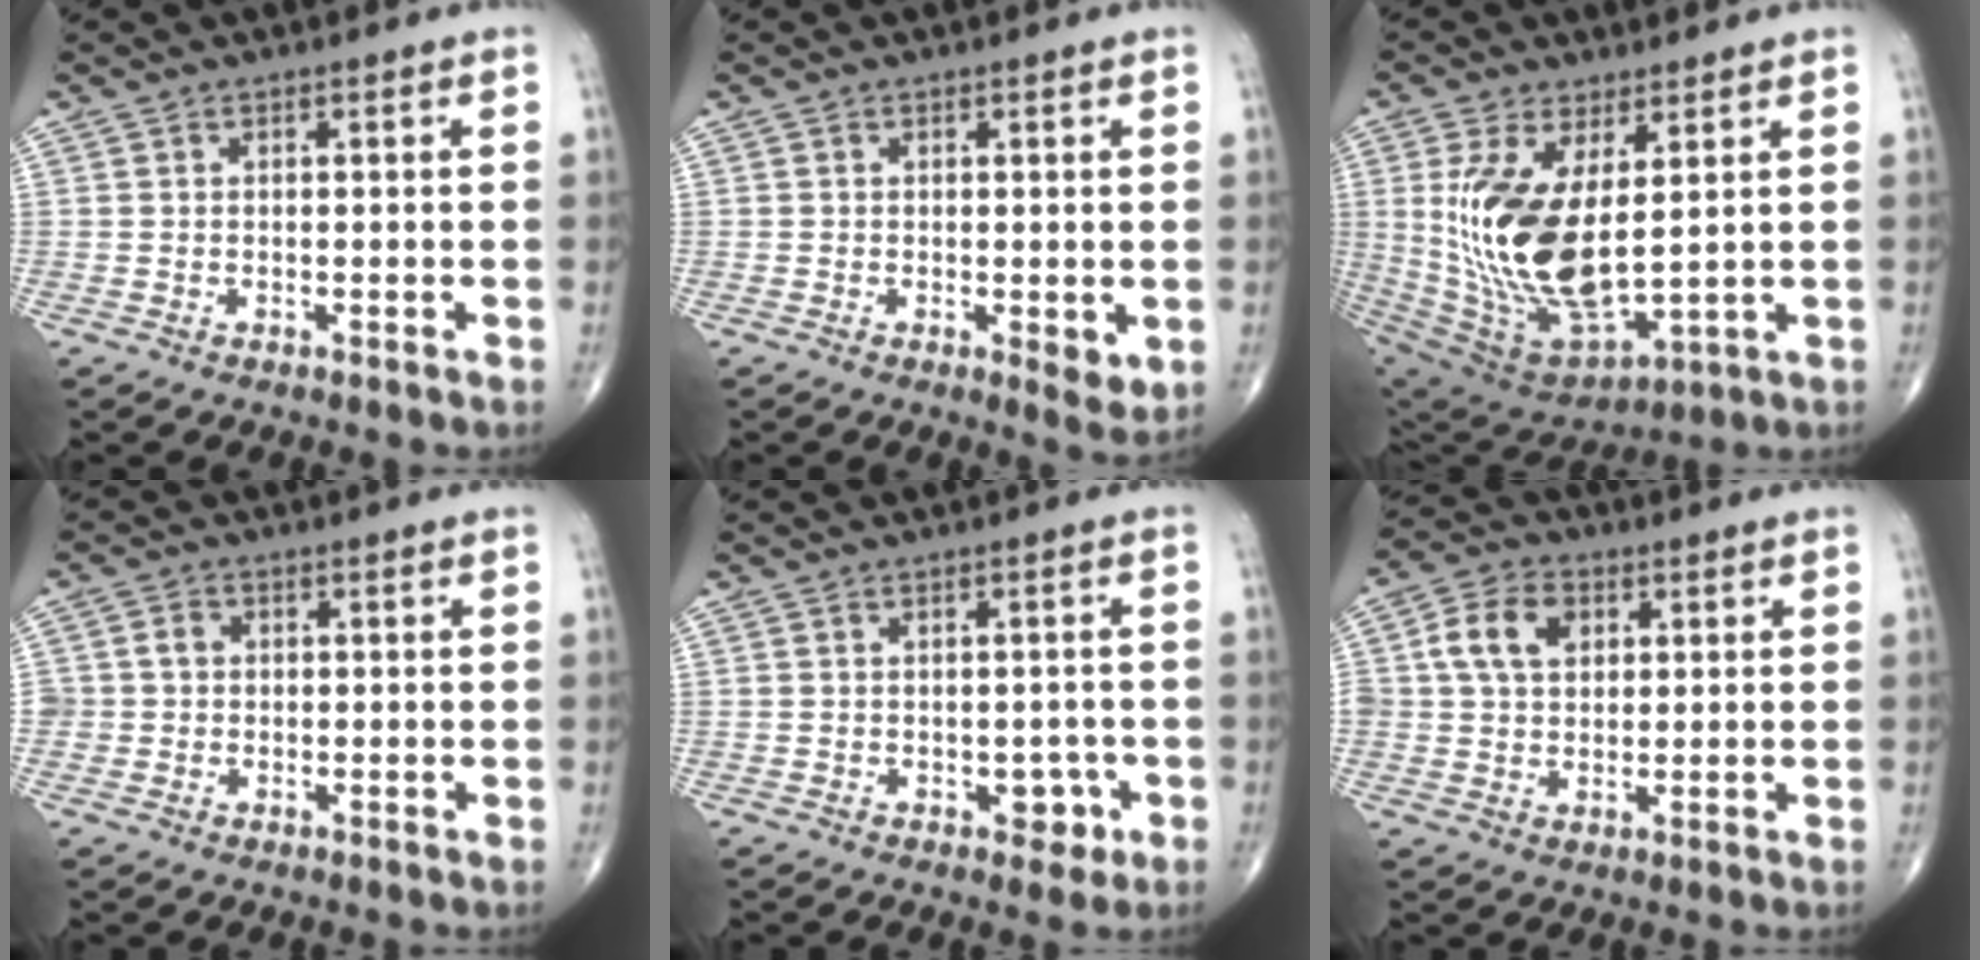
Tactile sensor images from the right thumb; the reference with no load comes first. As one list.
[{"total": 3.2, "force": [-0.3, 1.2, 2.9], "torque": [-0.036, -0.010, -0.003]}, {"total": 18.8, "force": [2.7, 8.8, 16.5], "torque": [-0.328, -0.025, 0.075]}, {"total": 2.9, "force": [0.0, 2.8, 0.8], "torque": [0.004, 0.007, -0.002]}, {"total": 3.3, "force": [-1.2, 2.2, 2.0], "torque": [-0.002, 0.006, -0.014]}, {"total": 8.5, "force": [2.2, 6.2, 5.3], "torque": [-0.080, 0.007, 0.035]}]